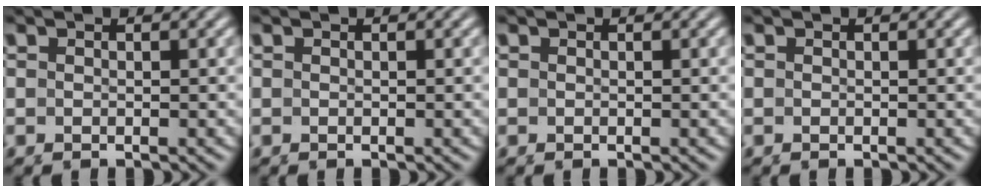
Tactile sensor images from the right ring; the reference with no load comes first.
{"total": 0.0}
{"total": 0.0}
{"total": 0.0}